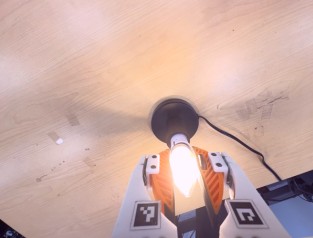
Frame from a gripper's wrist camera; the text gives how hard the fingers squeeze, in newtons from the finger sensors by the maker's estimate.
{"total": 16.2, "left": 15.0, "right": 17.4}